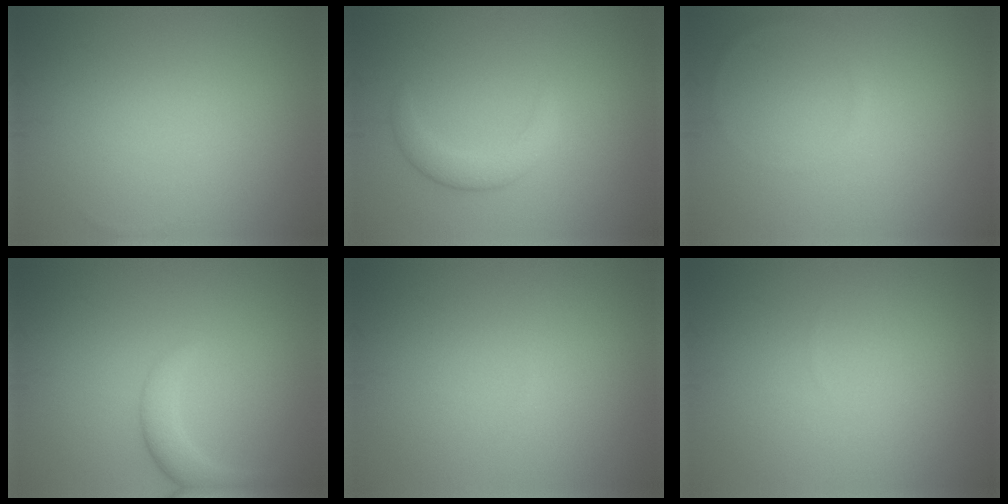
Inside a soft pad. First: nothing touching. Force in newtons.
{"total": 2.4, "press": 2.4, "slide": 0.2}
{"total": 0.6, "press": 0.6, "slide": 0.1}
{"total": 2.6, "press": 2.6, "slide": 0.3}
{"total": 0.0}
{"total": 0.0}